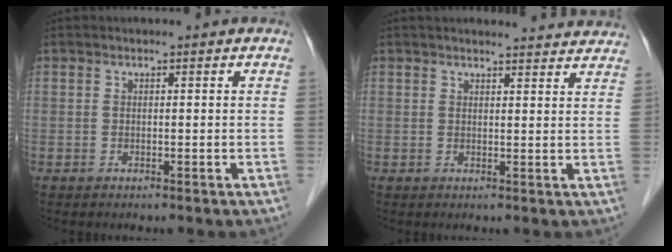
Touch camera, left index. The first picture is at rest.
{"total": 10.9, "force": [10.5, 1.2, 2.5], "torque": [-0.014, 0.005, 0.103]}